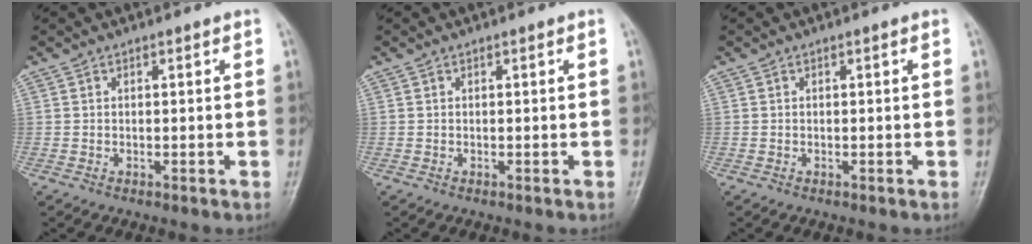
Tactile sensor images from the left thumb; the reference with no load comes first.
{"total": 0.0}
{"total": 0.0}